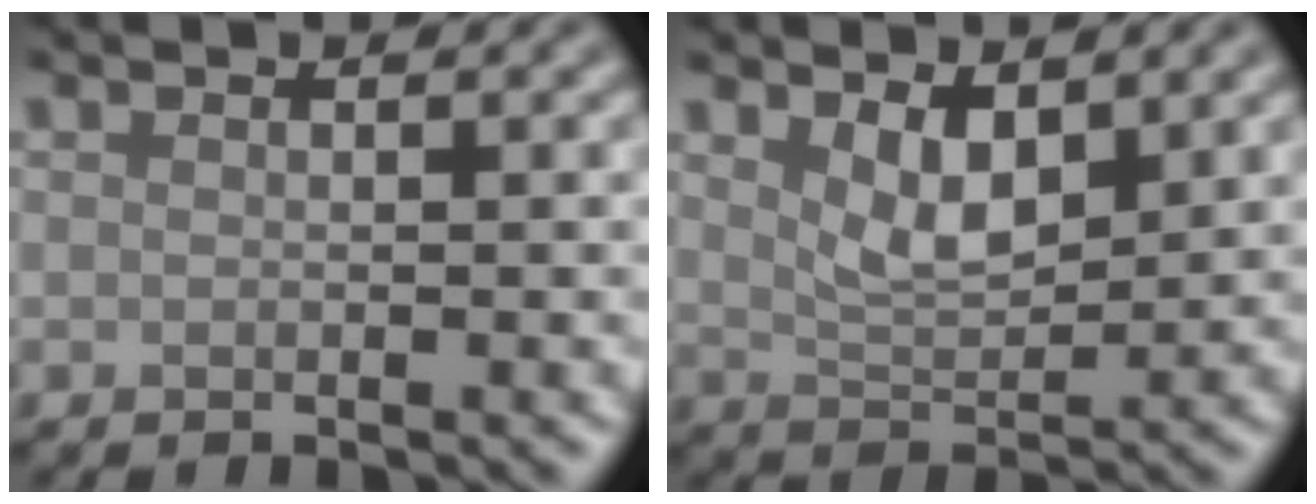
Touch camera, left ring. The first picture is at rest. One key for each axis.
{"total": 3.2, "fx": 1.7, "fy": 1.4, "fz": 2.4, "tx": -0.050, "ty": -0.008, "tz": 0.037}